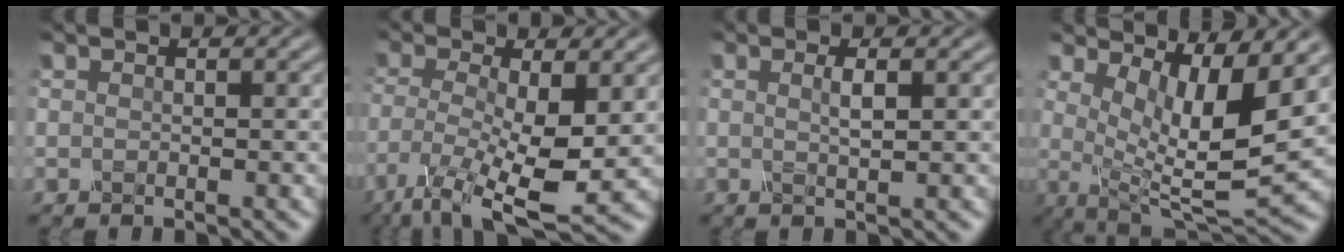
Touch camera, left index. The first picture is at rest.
{"total": 7.9, "force": [-3.1, 2.7, 6.8], "torque": [-0.146, -0.021, -0.052]}
{"total": 1.2, "force": [0.0, 0.2, 1.2], "torque": [-0.024, 0.001, 0.002]}
{"total": 8.6, "force": [2.1, 2.4, 7.9], "torque": [-0.134, -0.008, 0.047]}